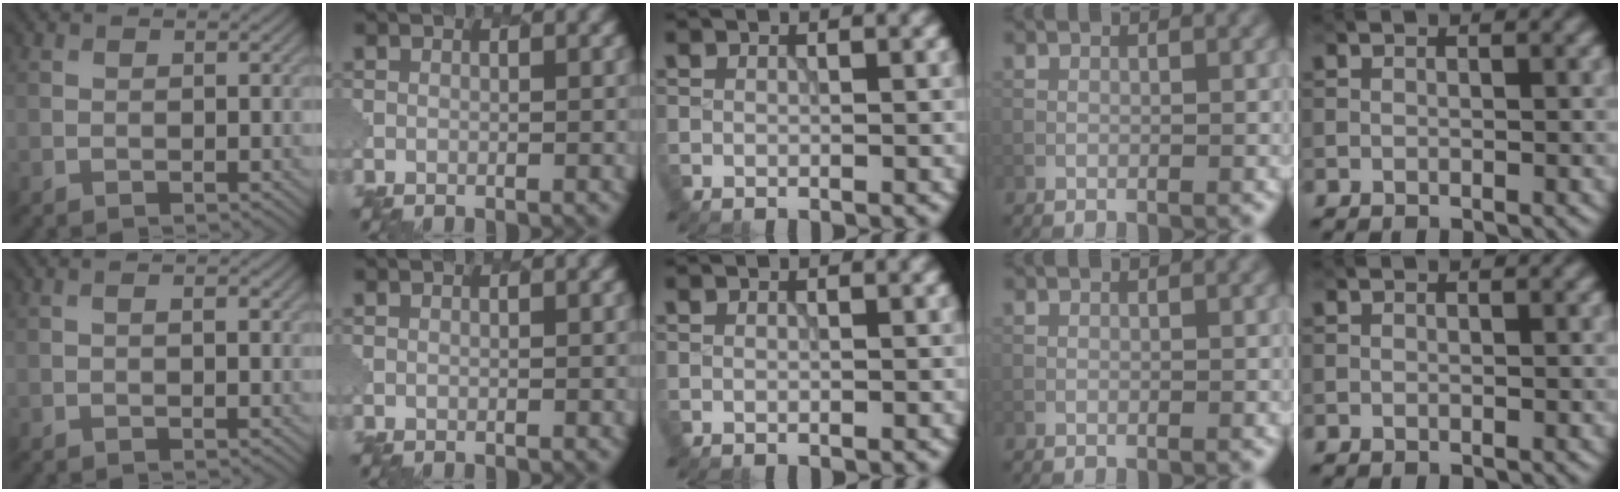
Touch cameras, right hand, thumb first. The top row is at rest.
{"thumb": {"total": 1.0, "force": [0.2, 0.3, 1.0], "torque": [-0.014, -0.001, 0.002]}}